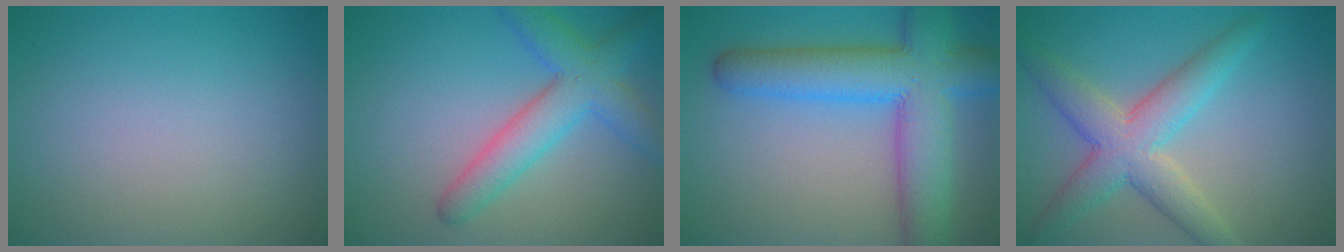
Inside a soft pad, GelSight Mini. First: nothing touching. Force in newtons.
{"total": 5.3, "press": 5.3, "slide": 0.1}
{"total": 9.9, "press": 9.9, "slide": 0.4}
{"total": 5.0, "press": 4.9, "slide": 0.3}